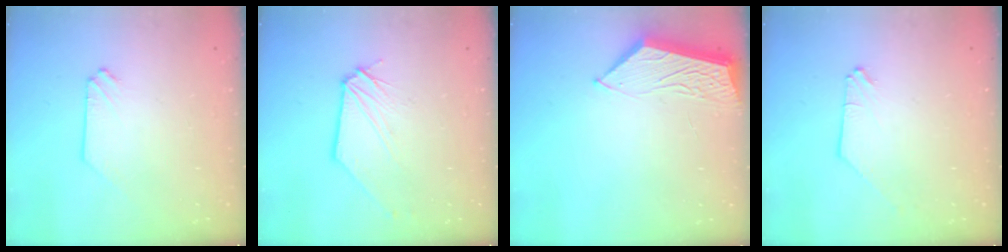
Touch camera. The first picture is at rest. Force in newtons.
{"total": 1.0, "press": 1.0, "slide": 0.1}
{"total": 4.5, "press": 4.4, "slide": 0.4}
{"total": 0.0}